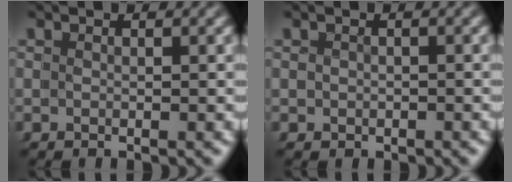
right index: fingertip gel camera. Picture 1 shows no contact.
{"total": 0.7, "force": [-0.1, 0.1, -0.7], "torque": [0.015, -0.006, -0.002]}